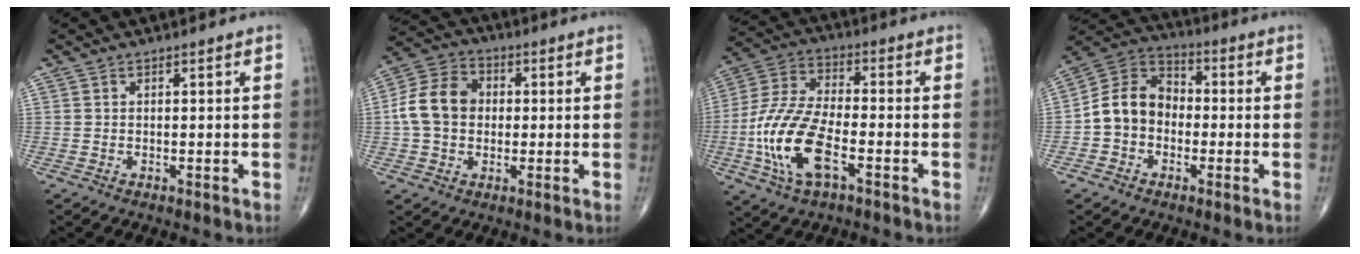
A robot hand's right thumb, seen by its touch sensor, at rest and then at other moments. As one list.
[{"total": 10.6, "force": [0.2, 8.3, 6.5], "torque": [-0.111, 0.027, -0.006]}, {"total": 15.4, "force": [-4.9, 6.7, 12.9], "torque": [-0.277, 0.020, -0.095]}, {"total": 10.6, "force": [-1.8, 8.5, 6.0], "torque": [-0.091, 0.041, -0.048]}]